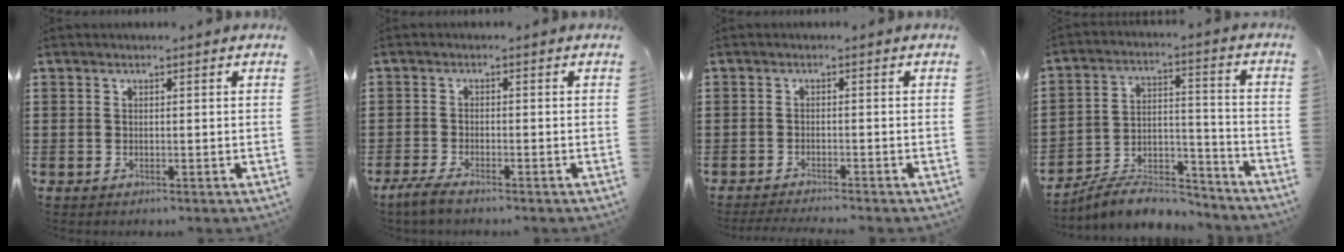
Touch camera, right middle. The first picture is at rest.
{"total": 2.5, "force": [-2.0, 0.2, 1.5], "torque": [-0.041, -0.002, -0.042]}
{"total": 1.7, "force": [-1.7, -0.2, 0.4], "torque": [-0.007, -0.002, -0.032]}
{"total": 7.9, "force": [-7.4, 2.0, 2.1], "torque": [-0.036, 0.019, -0.143]}